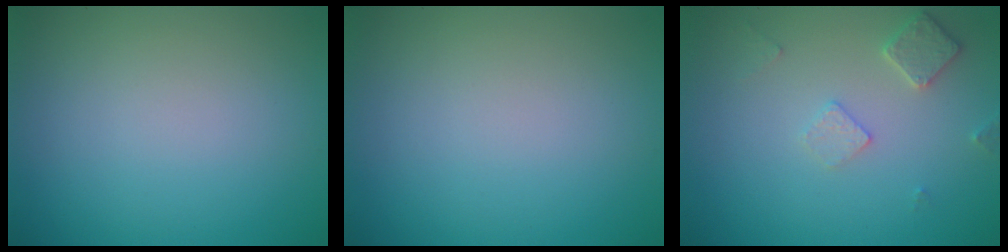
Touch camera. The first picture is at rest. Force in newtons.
{"total": 0.0}
{"total": 2.1, "press": 2.1, "slide": 0.3}